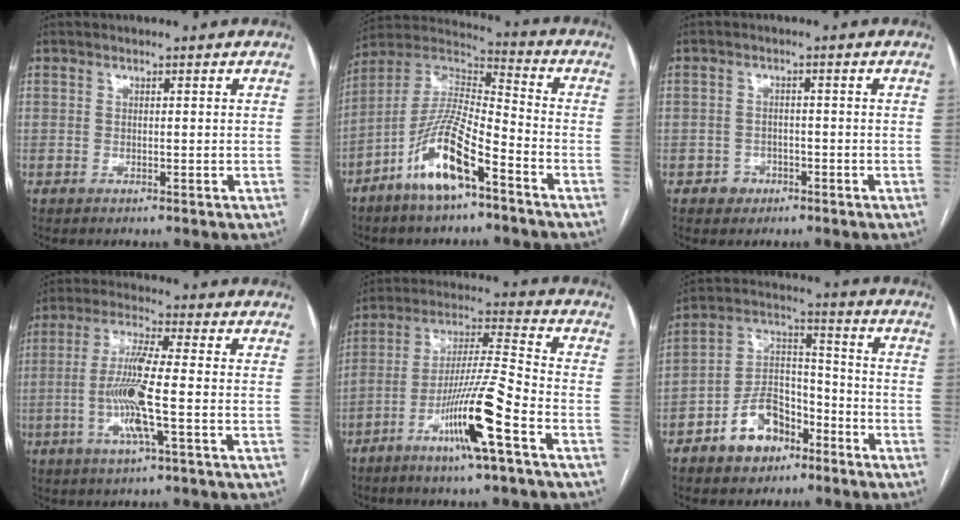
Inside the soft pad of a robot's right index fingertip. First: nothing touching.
{"total": 13.2, "force": [-7.4, 2.5, 10.6], "torque": [-0.214, -0.005, -0.142]}
{"total": 2.5, "force": [-1.3, 2.1, 0.2], "torque": [0.003, 0.012, -0.021]}
{"total": 9.8, "force": [-1.9, 0.2, 9.6], "torque": [-0.193, -0.004, -0.045]}
{"total": 13.6, "force": [-6.8, -0.4, 11.8], "torque": [-0.226, -0.006, -0.126]}
{"total": 10.2, "force": [-6.1, 6.0, 5.5], "torque": [-0.111, 0.028, -0.105]}